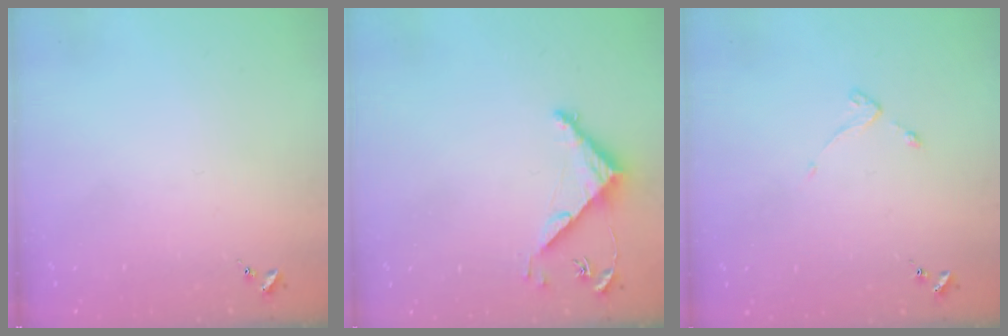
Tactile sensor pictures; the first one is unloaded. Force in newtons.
{"total": 4.8, "press": 4.8, "slide": 0.3}
{"total": 2.6, "press": 2.6, "slide": 0.5}